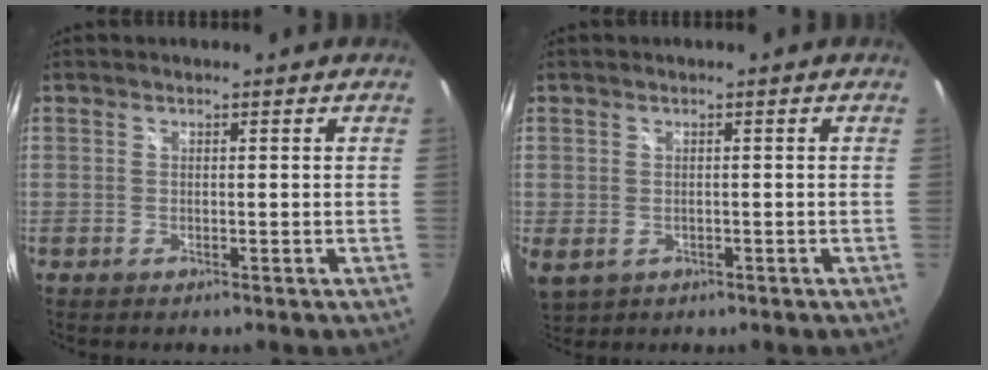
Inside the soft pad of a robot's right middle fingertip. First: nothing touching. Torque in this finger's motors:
{"motor_torque": [1.20, -0.94, 1.05, 0.21]}